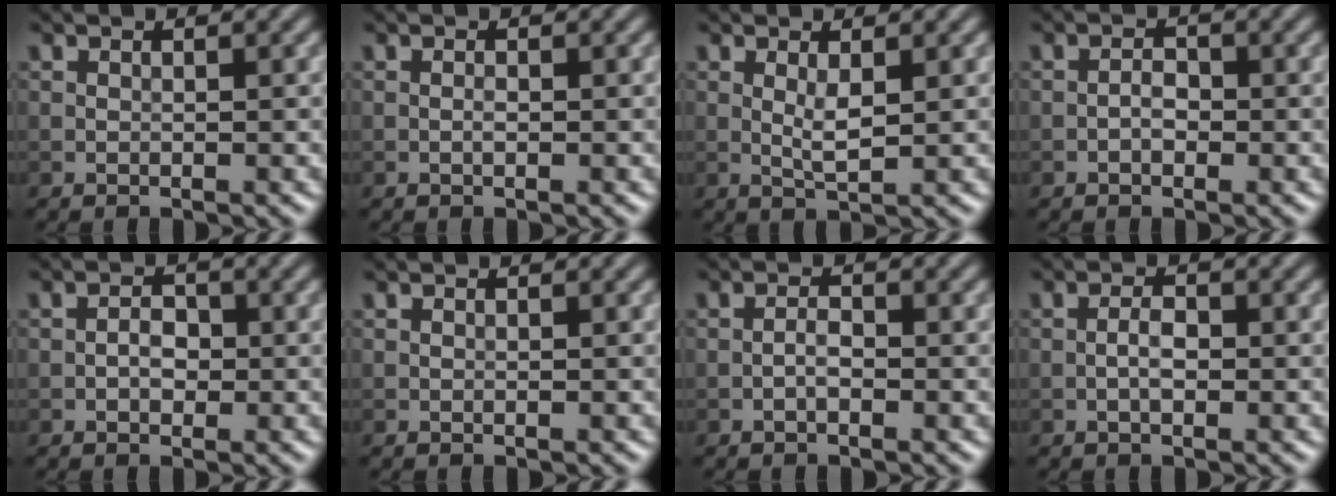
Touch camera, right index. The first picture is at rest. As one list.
[{"total": 0.5, "force": [-0.2, 0.2, 0.5], "torque": [-0.010, 0.000, -0.004]}, {"total": 1.9, "force": [0.4, 0.4, 1.8], "torque": [-0.038, -0.003, 0.009]}, {"total": 1.4, "force": [-0.5, 0.8, 1.1], "torque": [-0.013, 0.003, -0.013]}, {"total": 1.8, "force": [-0.4, 1.1, 1.3], "torque": [-0.018, 0.003, -0.010]}, {"total": 0.0}, {"total": 1.2, "force": [-0.5, 0.4, 1.0], "torque": [-0.020, 0.003, -0.012]}, {"total": 1.7, "force": [-0.4, 0.7, 1.5], "torque": [-0.028, 0.003, -0.011]}]